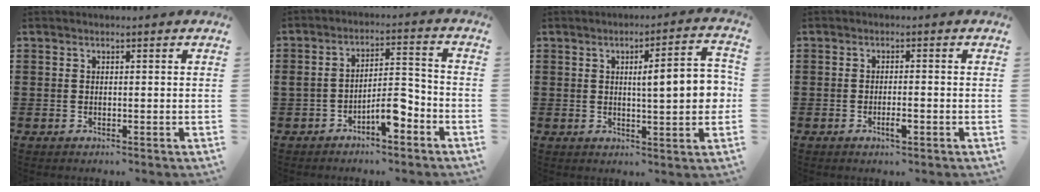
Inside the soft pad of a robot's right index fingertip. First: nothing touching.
{"total": 6.8, "force": [-4.0, 2.3, 5.1], "torque": [-0.087, 0.012, -0.070]}
{"total": 7.5, "force": [0.6, 1.3, 7.4], "torque": [-0.112, -0.007, 0.000]}
{"total": 2.3, "force": [-1.1, 0.5, 2.0], "torque": [-0.034, 0.000, -0.018]}